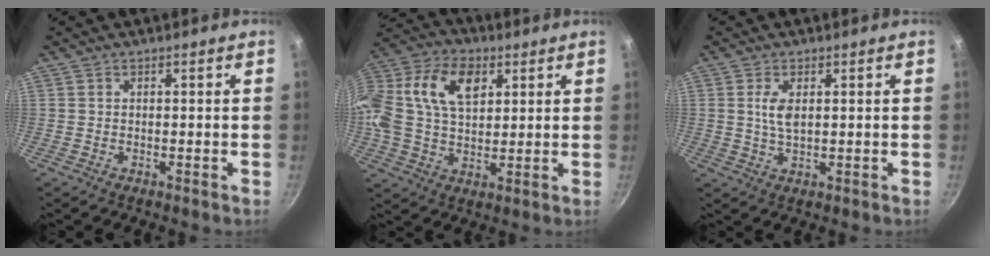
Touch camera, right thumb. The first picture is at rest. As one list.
[{"total": 18.9, "force": [5.3, 12.4, 13.3], "torque": [-0.268, 0.016, 0.084]}, {"total": 3.9, "force": [0.9, 1.8, 3.3], "torque": [-0.063, -0.005, 0.019]}]